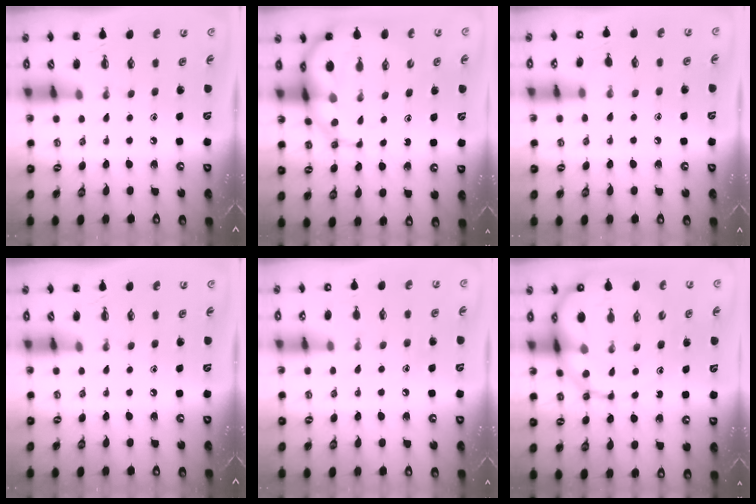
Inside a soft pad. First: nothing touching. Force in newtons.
{"total": 11.8, "press": 11.2, "slide": 3.5}
{"total": 7.4, "press": 7.0, "slide": 2.4}
{"total": 0.0}
{"total": 7.3, "press": 7.1, "slide": 1.8}
{"total": 18.1, "press": 17.5, "slide": 4.5}